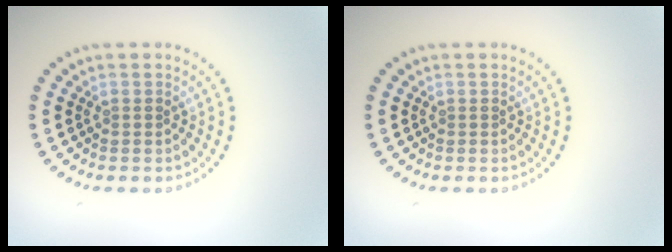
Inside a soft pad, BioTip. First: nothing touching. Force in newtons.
{"total": 0.0}